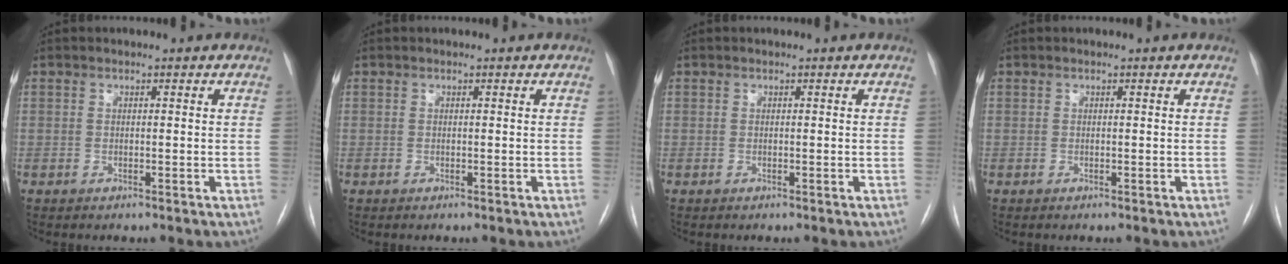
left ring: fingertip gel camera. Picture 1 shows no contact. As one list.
[{"total": 0.0}, {"total": 0.0}, {"total": 0.0}]